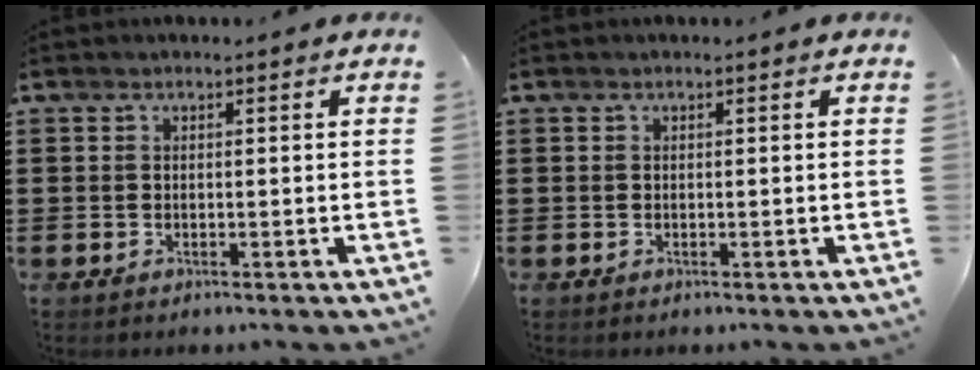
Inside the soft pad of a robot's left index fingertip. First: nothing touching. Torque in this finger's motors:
{"motor_torque": [0.00, 0.00, 0.01, 0.00]}